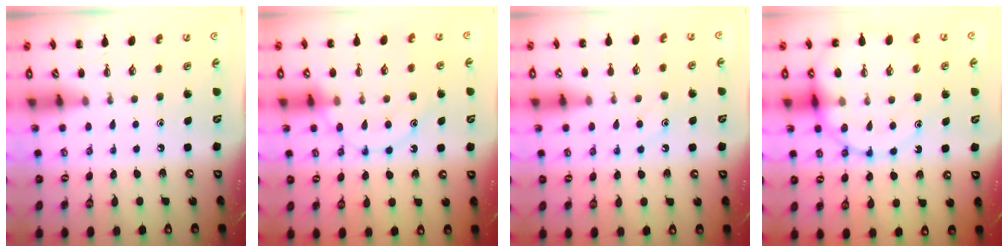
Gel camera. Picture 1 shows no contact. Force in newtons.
{"total": 13.4, "press": 13.3, "slide": 0.9}
{"total": 8.5, "press": 8.4, "slide": 1.1}
{"total": 18.6, "press": 18.2, "slide": 4.0}